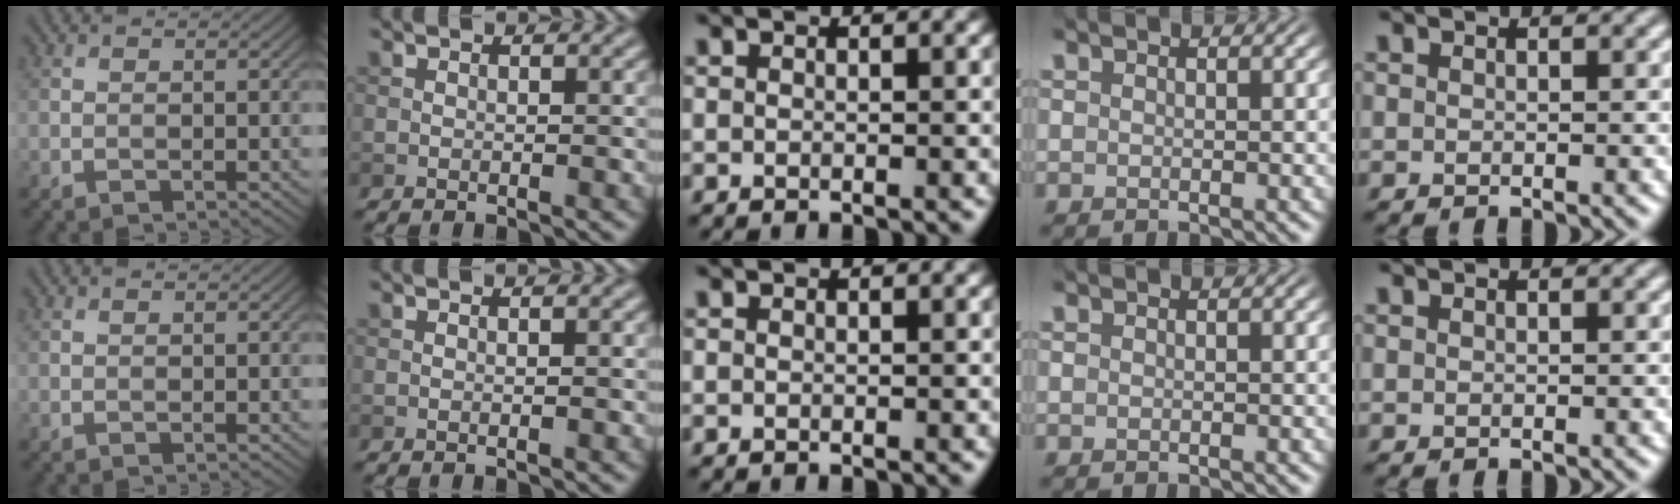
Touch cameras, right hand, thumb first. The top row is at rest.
{"index": {"total": 0.5, "force": [0.0, 0.1, 0.5], "torque": [-0.009, -0.001, 0.000]}}